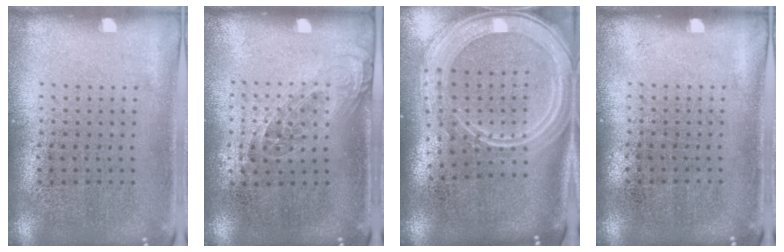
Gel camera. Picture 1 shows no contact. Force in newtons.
{"total": 1.0, "press": 0.9, "slide": 0.6}
{"total": 3.3, "press": 2.6, "slide": 2.0}
{"total": 0.0}